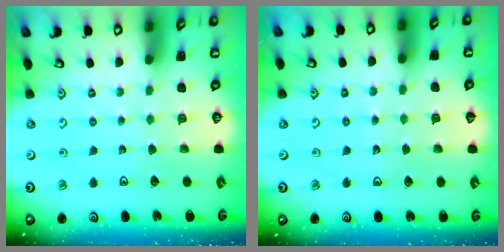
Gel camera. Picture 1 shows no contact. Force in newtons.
{"total": 3.6, "press": 3.6, "slide": 0.4}